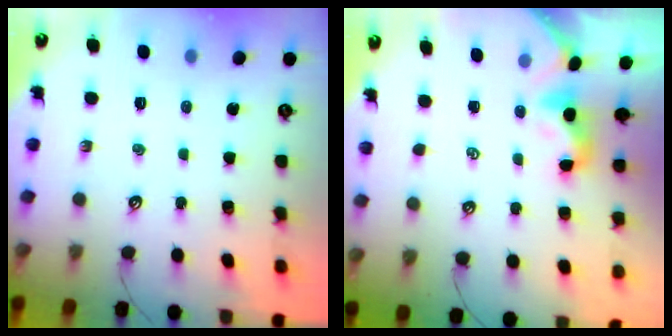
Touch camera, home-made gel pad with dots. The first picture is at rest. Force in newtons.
{"total": 1.8, "press": 1.8, "slide": 0.5}